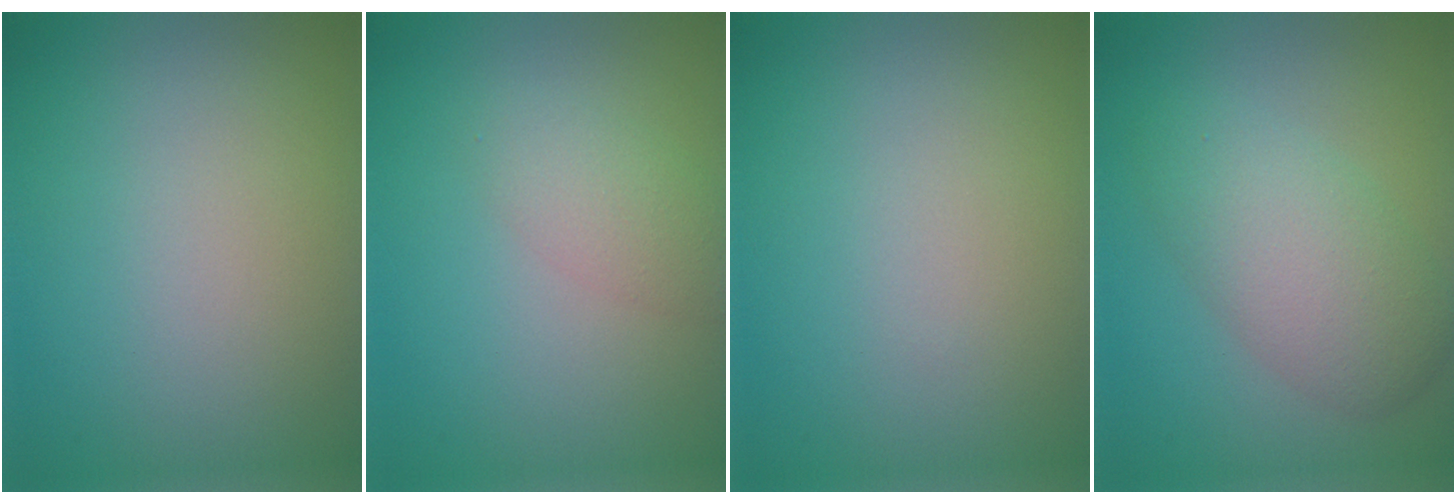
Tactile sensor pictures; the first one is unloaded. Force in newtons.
{"total": 2.2, "press": 2.2, "slide": 0.1}
{"total": 0.0}
{"total": 5.2, "press": 5.2, "slide": 0.2}